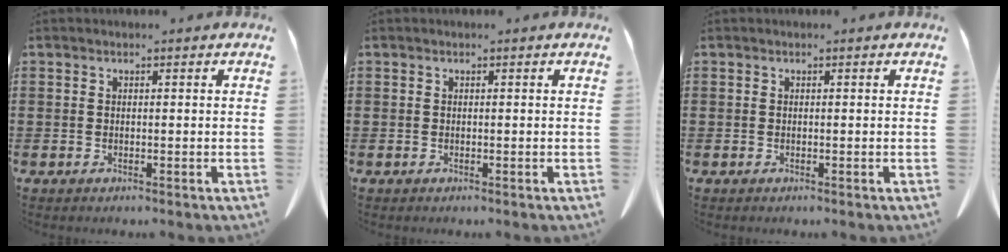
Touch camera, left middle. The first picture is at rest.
{"total": 0.0}
{"total": 0.0}